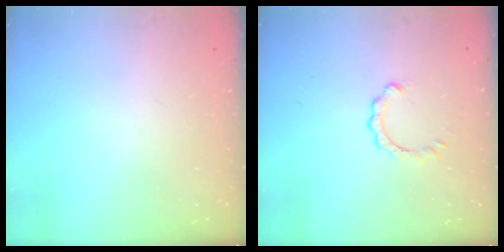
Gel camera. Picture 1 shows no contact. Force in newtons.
{"total": 1.0, "press": 1.0, "slide": 0.2}